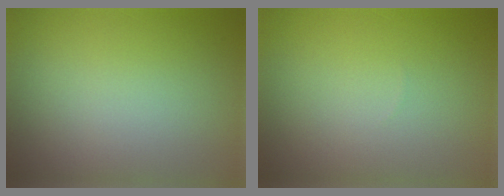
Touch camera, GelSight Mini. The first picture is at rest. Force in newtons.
{"total": 0.0}